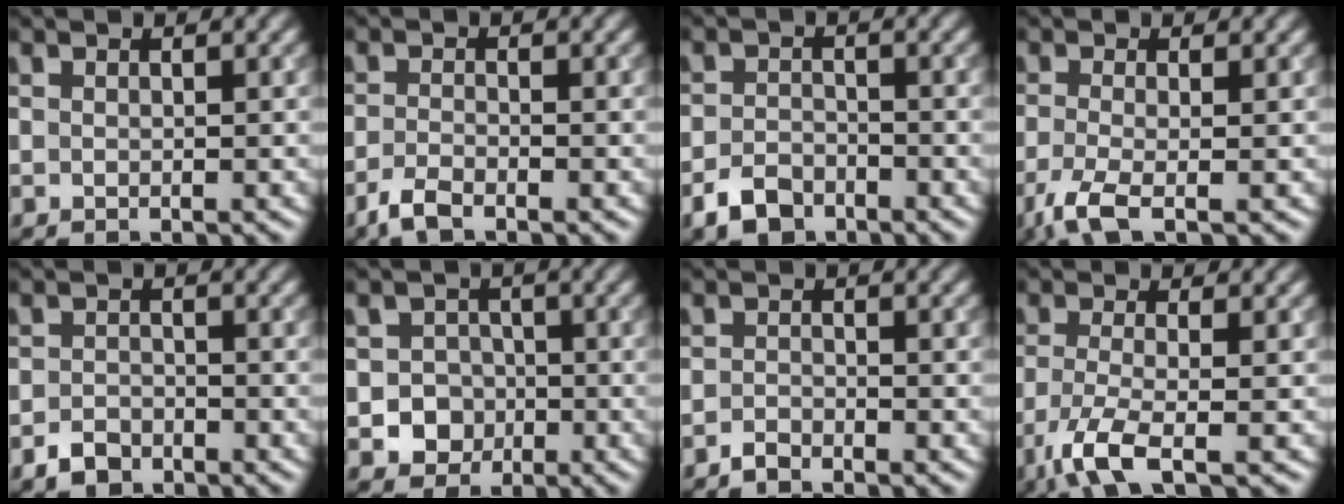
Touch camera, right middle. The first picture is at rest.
{"total": 2.2, "force": [-1.8, 0.5, 1.2], "torque": [-0.032, -0.006, -0.042]}
{"total": 2.9, "force": [-2.2, 1.5, 1.0], "torque": [-0.022, -0.001, -0.047]}
{"total": 3.8, "force": [-1.9, 1.0, 3.2], "torque": [-0.070, -0.012, -0.047]}
{"total": 2.0, "force": [-1.6, 1.0, 0.5], "torque": [-0.009, 0.002, -0.033]}
{"total": 3.6, "force": [-1.3, 3.2, 0.9], "torque": [0.012, 0.002, -0.032]}
{"total": 1.2, "force": [-1.2, 0.2, 0.1], "torque": [-0.004, 0.001, -0.024]}
{"total": 4.6, "force": [-2.5, 1.1, 3.7], "torque": [-0.084, -0.013, -0.058]}